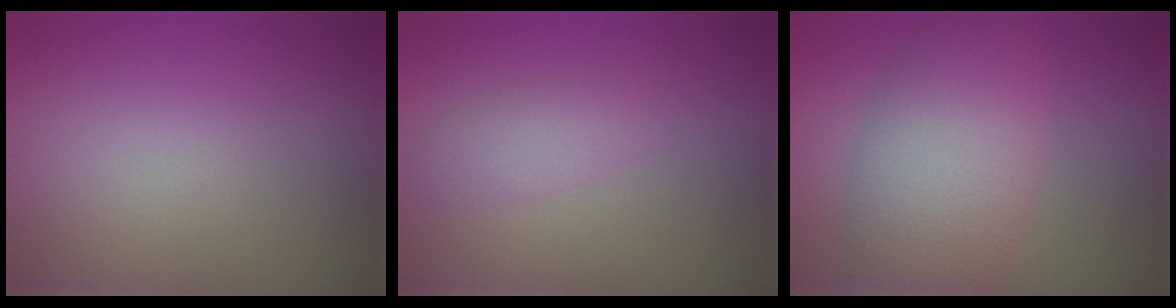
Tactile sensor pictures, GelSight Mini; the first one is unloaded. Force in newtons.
{"total": 2.0, "press": 2.0, "slide": 0.1}
{"total": 8.0, "press": 8.0, "slide": 0.3}